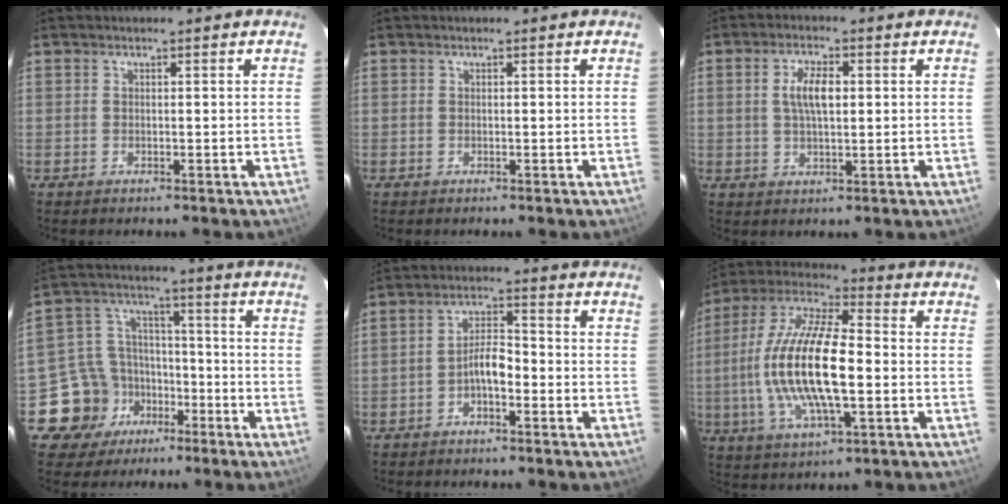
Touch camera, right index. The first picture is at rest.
{"total": 0.0}
{"total": 5.8, "force": [1.0, 2.5, 5.1], "torque": [-0.096, 0.008, 0.021]}
{"total": 11.4, "force": [-6.5, 9.1, 2.0], "torque": [-0.065, 0.045, -0.100]}
{"total": 4.3, "force": [-2.4, 1.6, 3.2], "torque": [-0.063, 0.014, -0.041]}
{"total": 18.8, "force": [-1.9, 6.2, 17.7], "torque": [-0.346, -0.001, -0.041]}